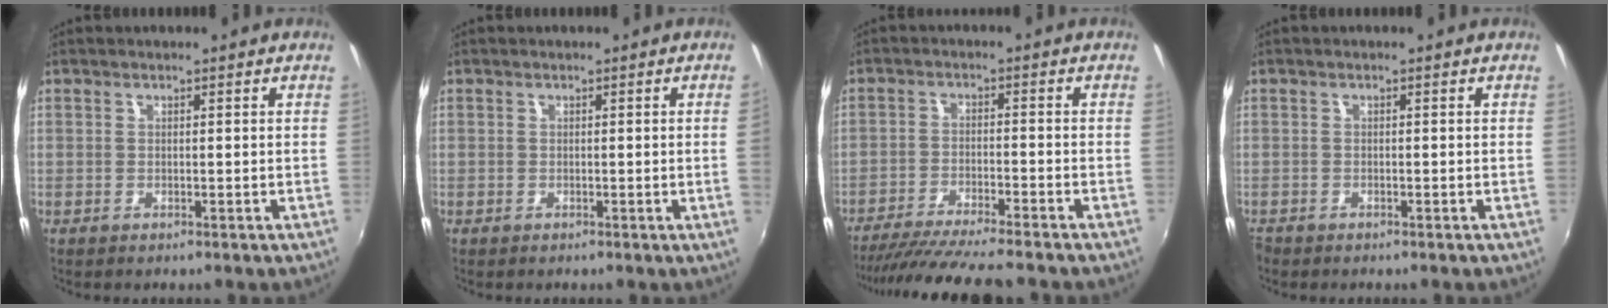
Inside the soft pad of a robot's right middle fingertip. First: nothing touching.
{"total": 1.4, "force": [0.1, -0.8, 1.1], "torque": [-0.009, -0.010, 0.004]}
{"total": 12.7, "force": [-11.3, 0.0, 5.6], "torque": [-0.121, -0.021, -0.186]}
{"total": 1.2, "force": [-1.1, 0.5, 0.1], "torque": [-0.006, -0.004, -0.022]}